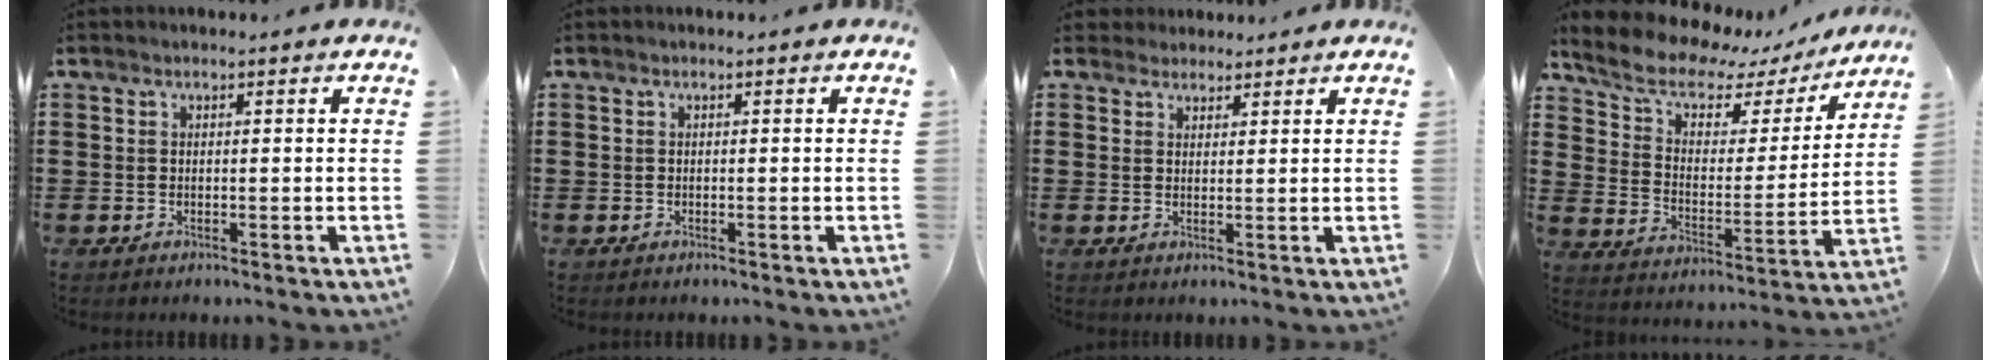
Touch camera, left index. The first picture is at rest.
{"total": 0.0}
{"total": 2.1, "force": [1.9, 0.9, -0.1], "torque": [-0.005, 0.007, 0.037]}
{"total": 8.4, "force": [6.8, 3.7, 3.3], "torque": [-0.094, -0.039, 0.115]}